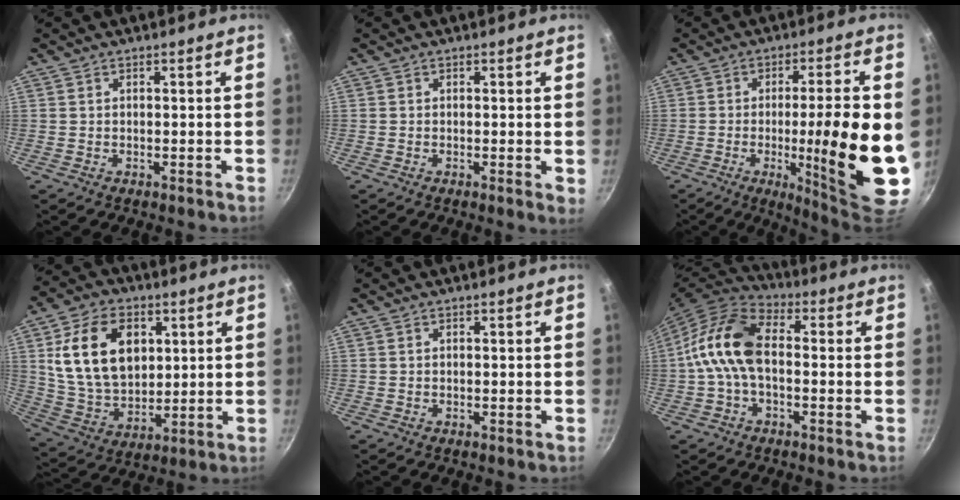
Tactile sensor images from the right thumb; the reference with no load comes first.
{"total": 1.4, "force": [0.0, 0.4, 1.4], "torque": [-0.020, -0.005, -0.003]}
{"total": 20.1, "force": [-2.8, 3.3, 19.7], "torque": [-0.271, -0.007, -0.034]}
{"total": 17.7, "force": [4.8, 12.0, 12.1], "torque": [-0.192, -0.011, 0.096]}
{"total": 0.0}
{"total": 12.7, "force": [-0.7, 7.5, 10.2], "torque": [-0.187, 0.041, -0.033]}